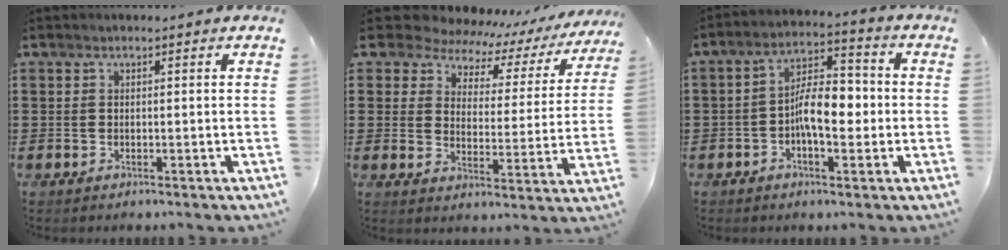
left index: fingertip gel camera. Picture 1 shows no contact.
{"total": 6.0, "force": [5.4, 2.4, 1.2], "torque": [-0.051, -0.035, 0.089]}
{"total": 7.5, "force": [-1.5, 3.3, 6.5], "torque": [-0.116, 0.007, -0.032]}